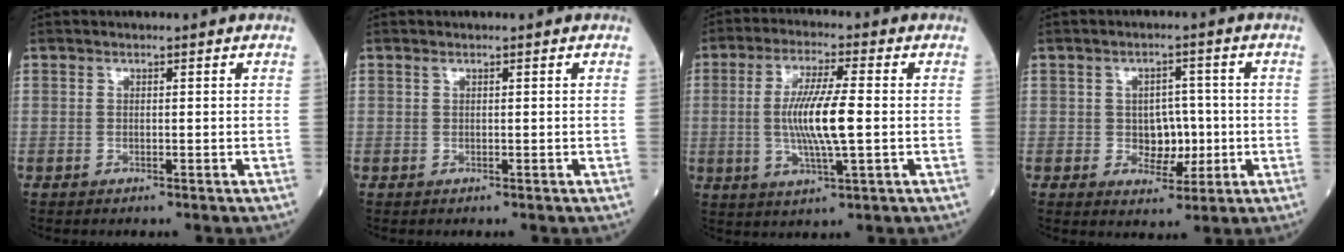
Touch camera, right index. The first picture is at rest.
{"total": 0.0}
{"total": 9.7, "force": [-0.4, 0.9, 9.7], "torque": [-0.190, -0.004, -0.010]}
{"total": 5.1, "force": [-0.5, 3.5, 3.7], "torque": [-0.051, 0.007, 0.001]}